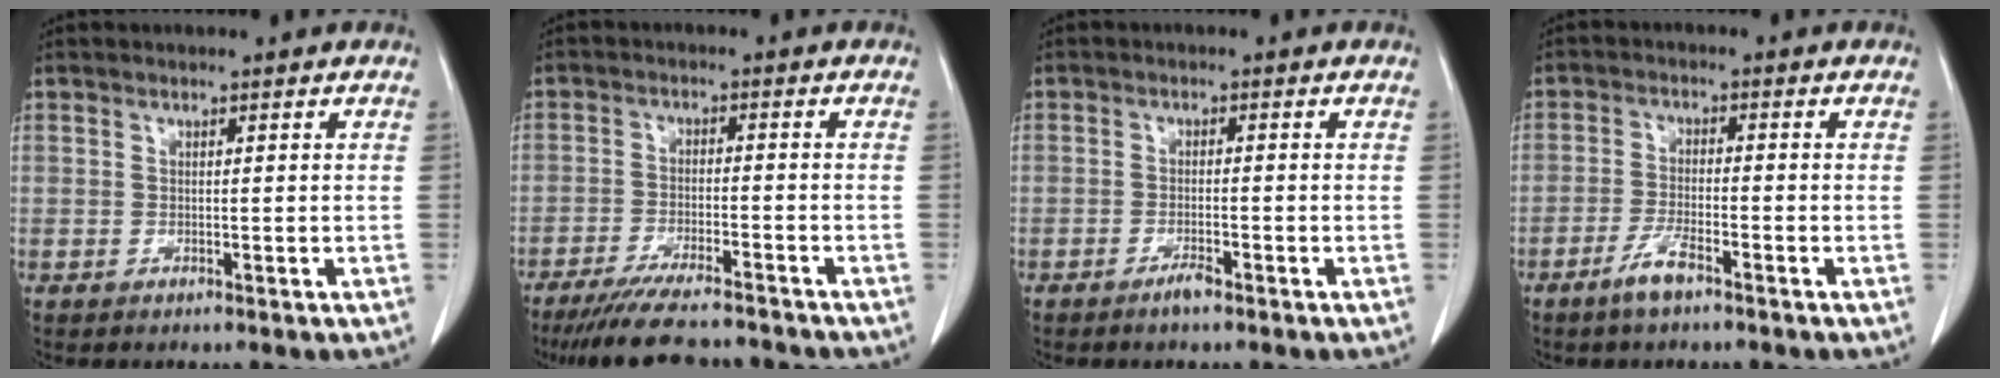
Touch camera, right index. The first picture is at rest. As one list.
[{"total": 12.5, "force": [-11.3, 1.5, 5.2], "torque": [-0.083, -0.016, -0.170]}, {"total": 1.8, "force": [-1.4, 0.1, 1.2], "torque": [-0.026, -0.001, -0.021]}, {"total": 4.1, "force": [-2.9, 0.5, 2.9], "torque": [-0.061, -0.004, -0.056]}]